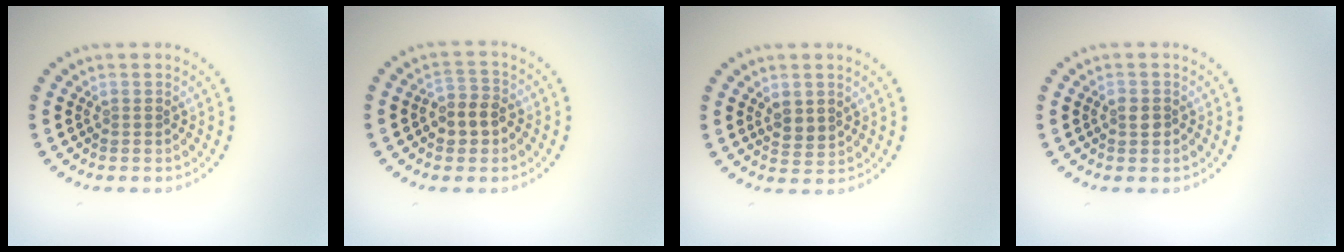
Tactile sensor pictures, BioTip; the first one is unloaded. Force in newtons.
{"total": 2.8, "press": 2.6, "slide": 0.9}
{"total": 1.8, "press": 1.7, "slide": 0.7}
{"total": 1.3, "press": 1.3, "slide": 0.3}